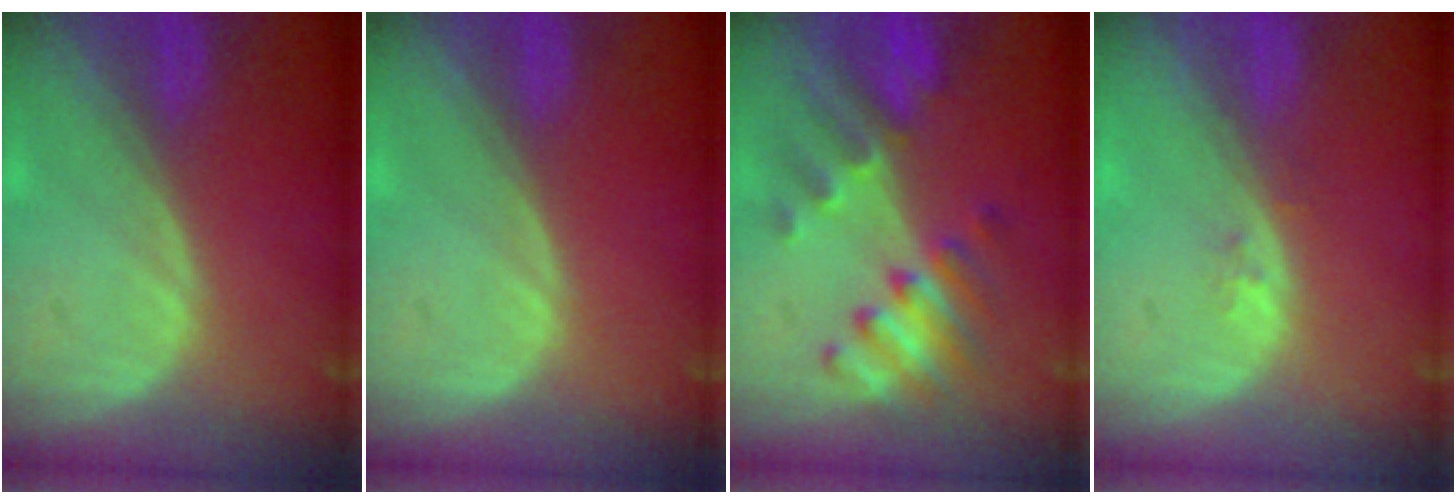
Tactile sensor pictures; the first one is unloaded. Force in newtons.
{"total": 0.0}
{"total": 7.8, "press": 7.7, "slide": 0.8}
{"total": 1.1, "press": 0.8, "slide": 0.7}